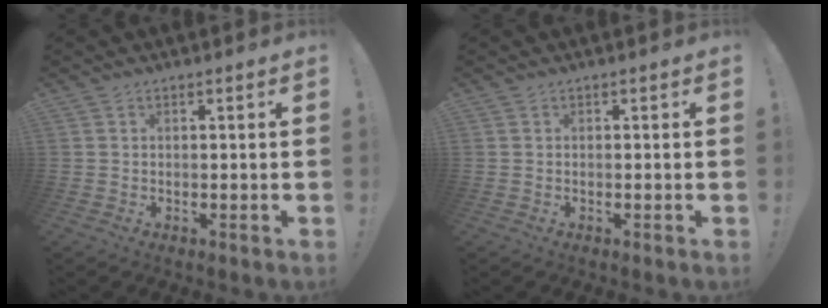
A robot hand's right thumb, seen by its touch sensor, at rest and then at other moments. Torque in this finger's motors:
{"motor_torque": [-0.08, -0.08, 0.00, 0.00, 0.00]}